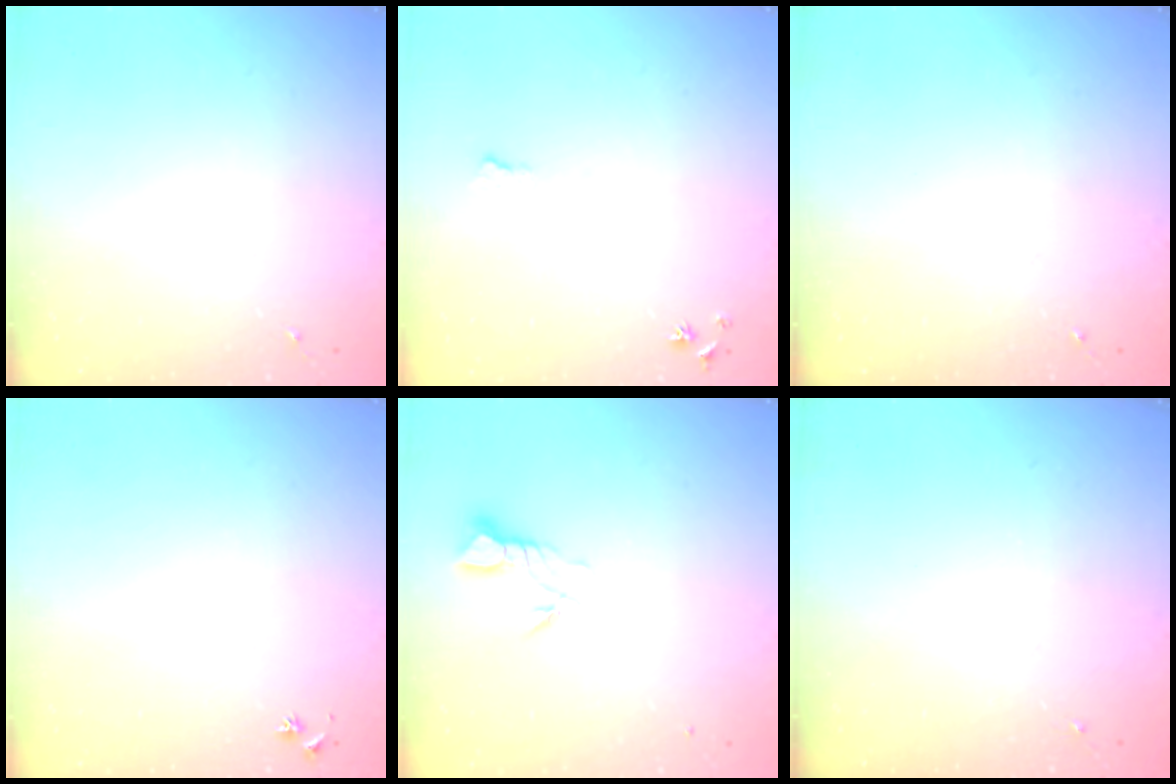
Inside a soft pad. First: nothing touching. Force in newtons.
{"total": 6.5, "press": 6.4, "slide": 0.8}
{"total": 0.0}
{"total": 2.9, "press": 2.8, "slide": 0.3}
{"total": 3.7, "press": 3.7, "slide": 0.3}
{"total": 0.0}